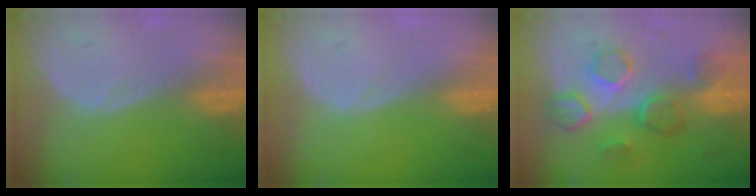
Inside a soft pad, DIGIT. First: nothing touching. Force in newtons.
{"total": 0.0}
{"total": 8.5, "press": 7.8, "slide": 3.5}